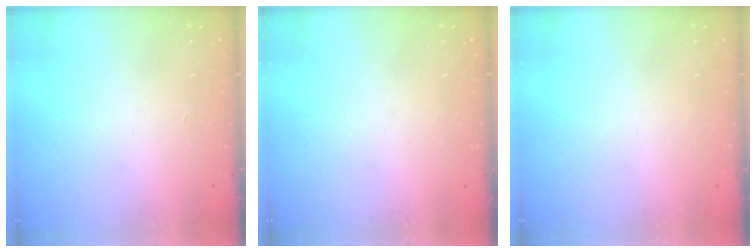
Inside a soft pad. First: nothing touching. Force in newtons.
{"total": 0.0}
{"total": 0.0}